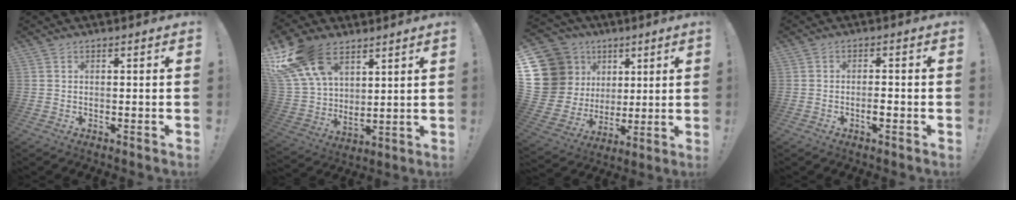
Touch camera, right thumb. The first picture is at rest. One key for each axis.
{"total": 19.3, "fx": 11.3, "fy": 11.7, "fz": 10.5, "tx": -0.213, "ty": -0.063, "tz": 0.212}
{"total": 19.3, "fx": 7.0, "fy": 15.9, "fz": 8.4, "tx": -0.183, "ty": -0.036, "tz": 0.170}
{"total": 2.2, "fx": -1.0, "fy": 0.6, "fz": 1.8, "tx": -0.027, "ty": 0.002, "tz": -0.018}